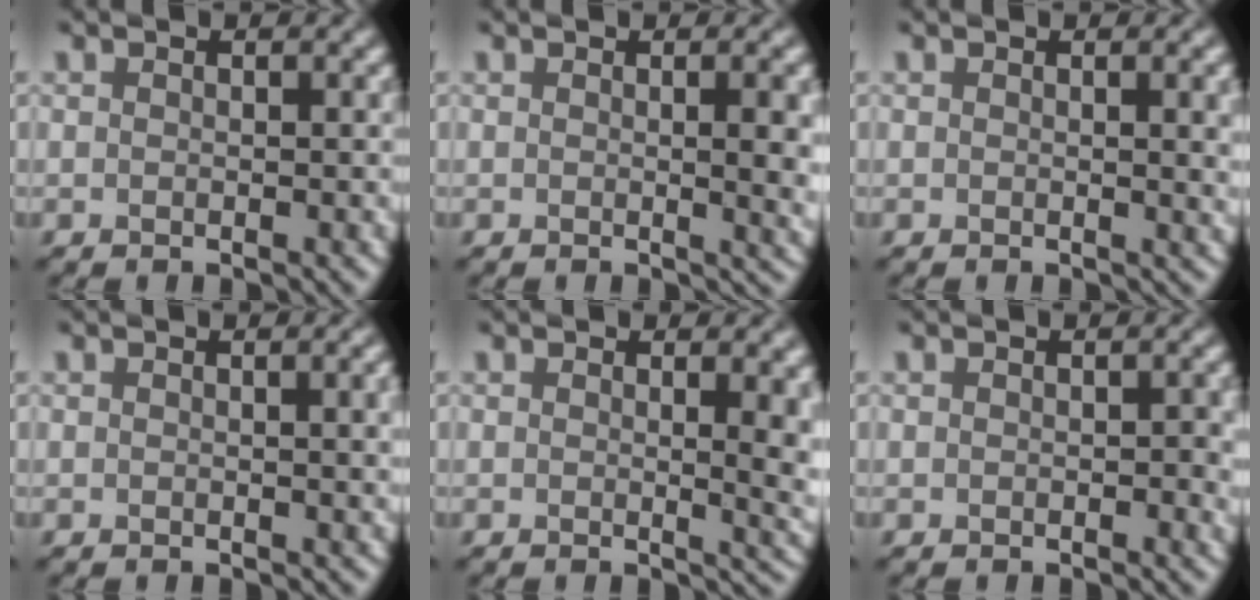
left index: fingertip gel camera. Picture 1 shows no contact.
{"total": 4.2, "force": [0.2, 1.2, 4.0], "torque": [-0.041, 0.000, 0.003]}
{"total": 3.0, "force": [0.5, 0.9, 2.8], "torque": [-0.024, 0.003, 0.005]}
{"total": 2.4, "force": [0.3, 0.7, 2.2], "torque": [-0.020, 0.004, 0.001]}
{"total": 5.4, "force": [0.7, 2.2, 4.9], "torque": [-0.034, -0.003, 0.014]}
{"total": 1.4, "force": [-0.2, 0.5, 1.3], "torque": [-0.014, -0.003, 0.000]}